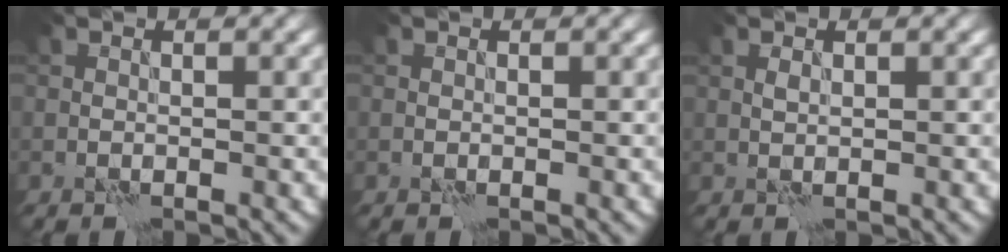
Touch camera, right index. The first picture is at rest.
{"total": 0.0}
{"total": 0.5, "force": [0.3, 0.2, 0.4], "torque": [-0.011, 0.003, 0.005]}